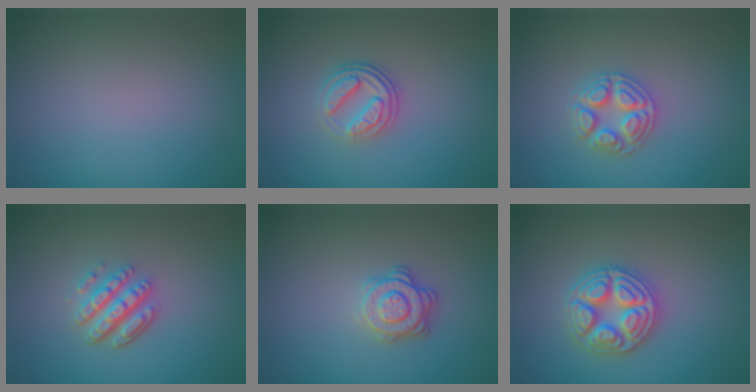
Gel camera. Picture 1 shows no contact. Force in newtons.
{"total": 3.8, "press": 2.7, "slide": 2.6}
{"total": 3.0, "press": 2.9, "slide": 0.4}
{"total": 3.9, "press": 3.1, "slide": 2.3}
{"total": 2.9, "press": 2.8, "slide": 0.9}
{"total": 4.8, "press": 4.7, "slide": 0.6}